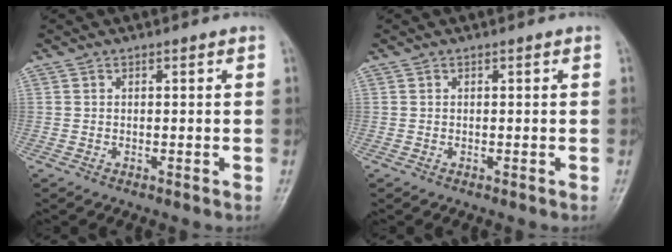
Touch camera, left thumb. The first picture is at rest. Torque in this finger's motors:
{"motor_torque": [0.00, 0.00, 0.00, 0.00, -0.02]}